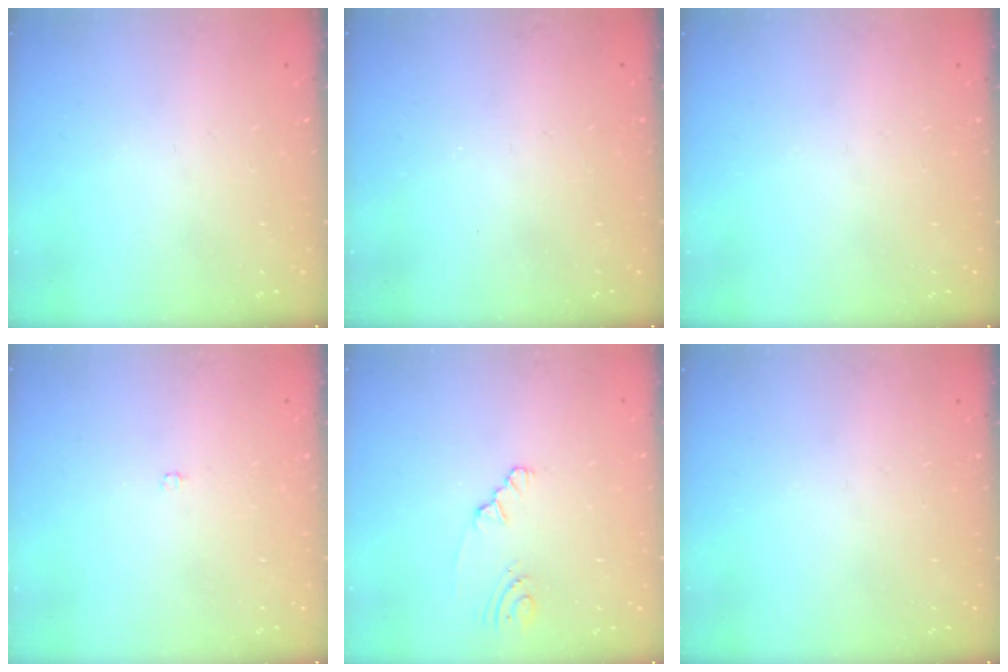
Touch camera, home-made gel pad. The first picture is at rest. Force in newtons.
{"total": 0.0}
{"total": 0.0}
{"total": 1.9, "press": 1.9, "slide": 0.3}
{"total": 1.6, "press": 1.6, "slide": 0.3}
{"total": 0.0}